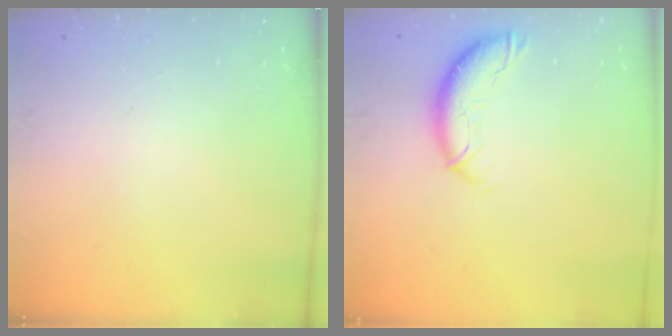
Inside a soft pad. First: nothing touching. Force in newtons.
{"total": 9.9, "press": 9.9, "slide": 1.3}